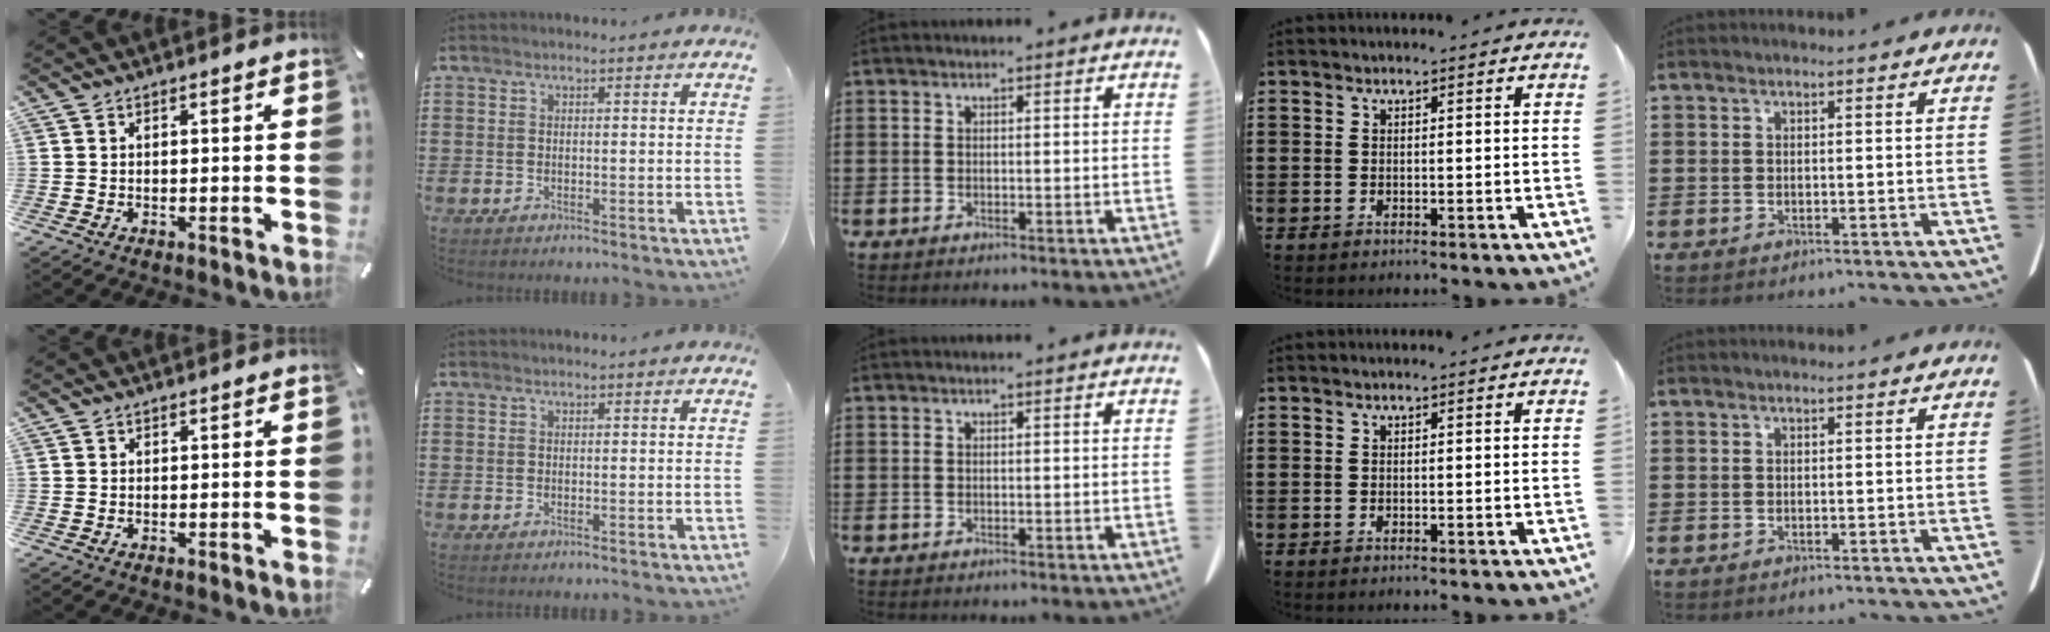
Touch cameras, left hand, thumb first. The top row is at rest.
{}